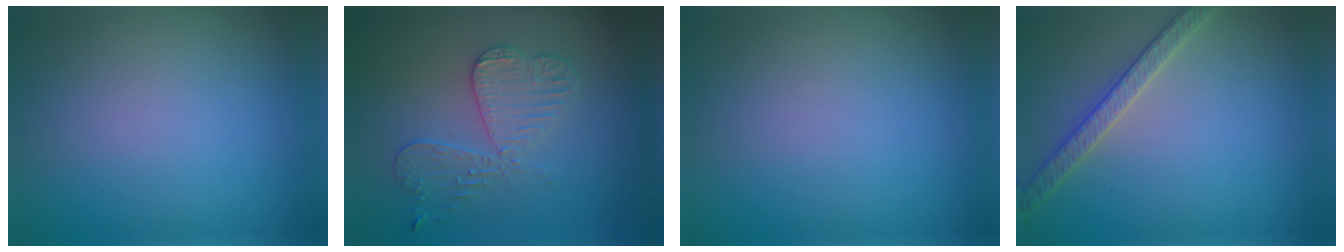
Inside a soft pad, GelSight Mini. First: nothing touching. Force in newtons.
{"total": 3.4, "press": 3.4, "slide": 0.6}
{"total": 0.0}
{"total": 2.8, "press": 2.8, "slide": 0.4}